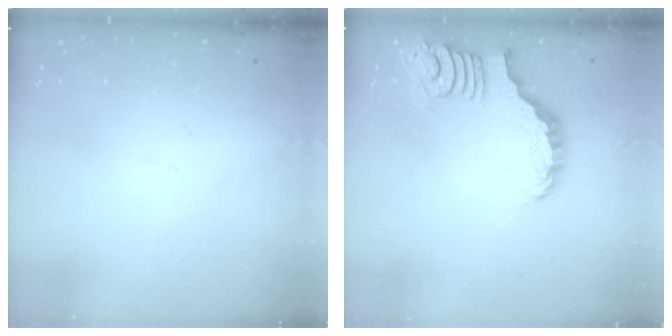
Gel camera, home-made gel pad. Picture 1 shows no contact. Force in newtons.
{"total": 3.4, "press": 3.4, "slide": 0.3}